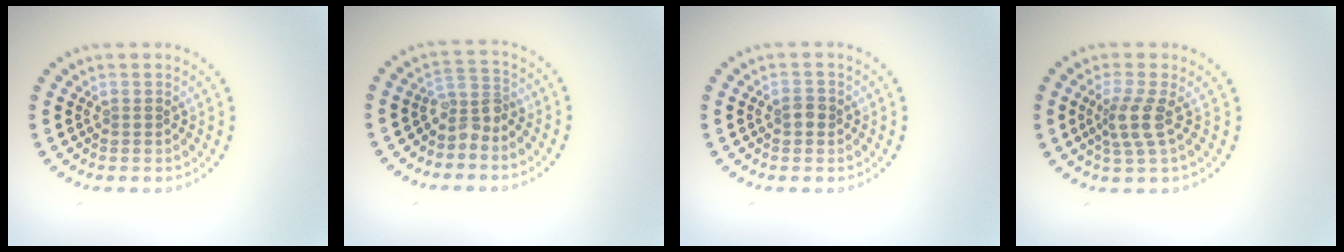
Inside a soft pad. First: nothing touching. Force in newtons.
{"total": 2.4, "press": 1.9, "slide": 1.4}
{"total": 1.4, "press": 1.4, "slide": 0.1}
{"total": 2.8, "press": 2.1, "slide": 1.8}